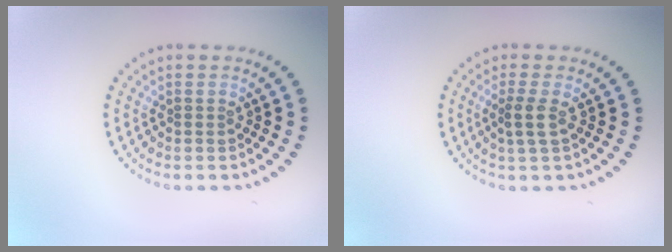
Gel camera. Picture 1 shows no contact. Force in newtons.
{"total": 1.8, "press": 1.4, "slide": 1.0}